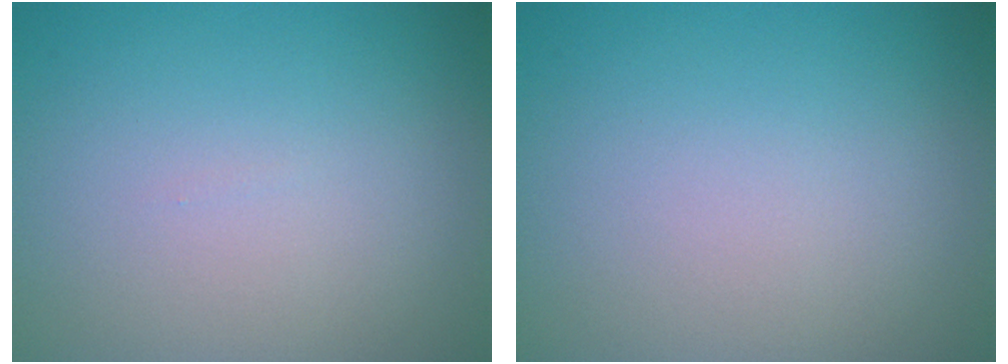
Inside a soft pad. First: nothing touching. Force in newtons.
{"total": 0.0}